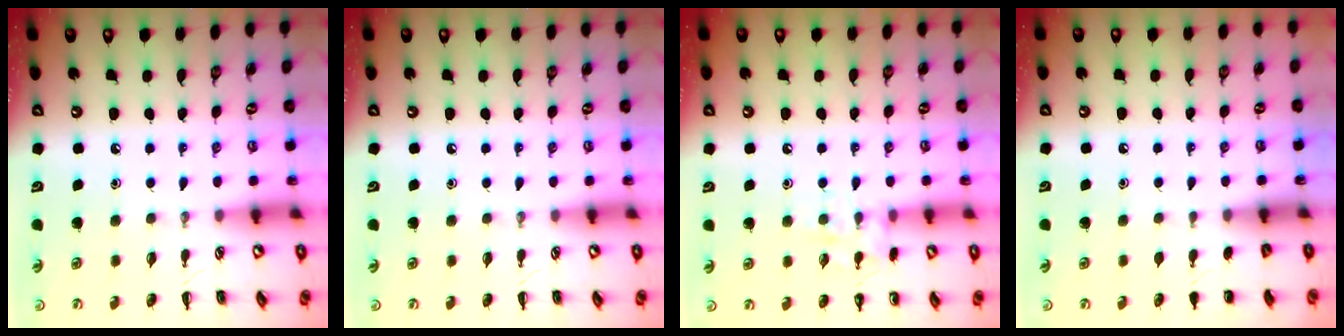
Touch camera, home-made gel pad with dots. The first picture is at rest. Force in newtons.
{"total": 0.0}
{"total": 8.7, "press": 8.6, "slide": 1.2}
{"total": 1.1, "press": 1.1, "slide": 0.2}